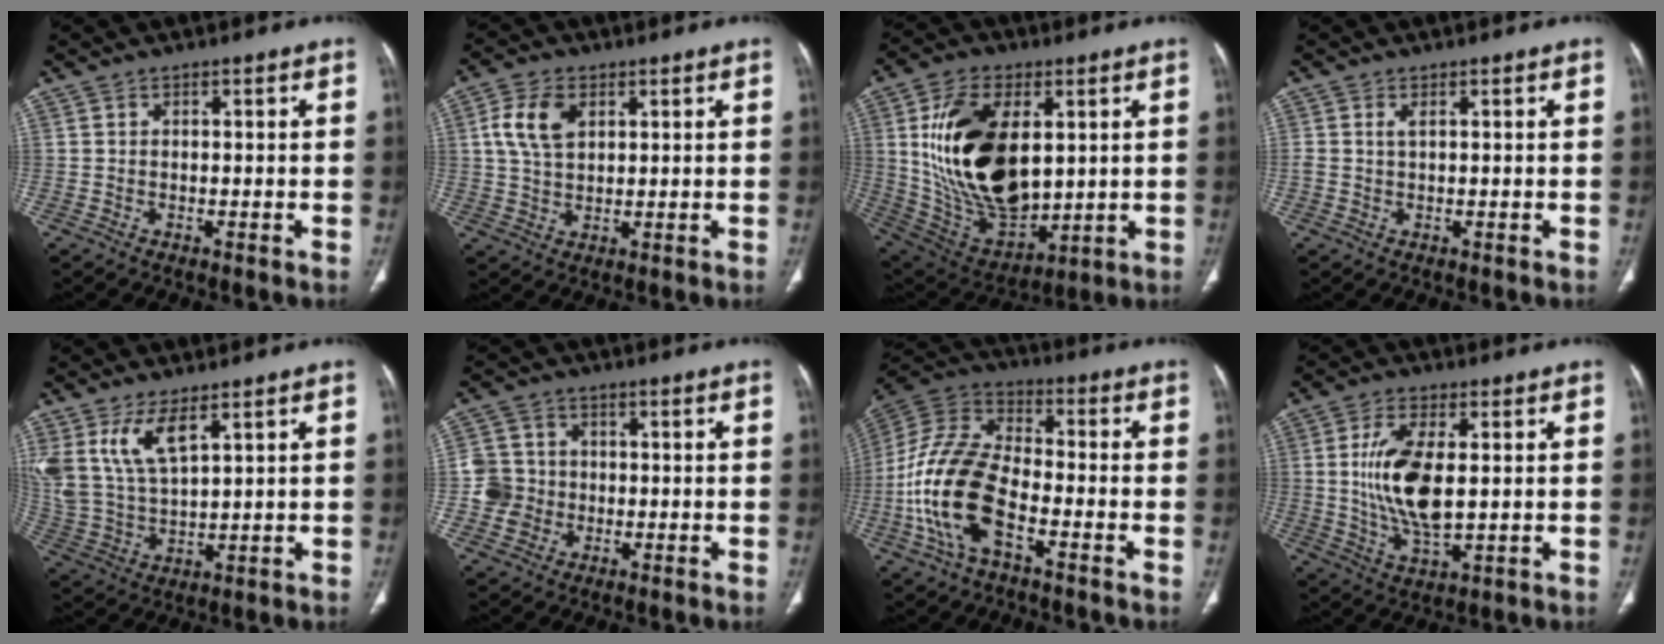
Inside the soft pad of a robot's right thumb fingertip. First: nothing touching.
{"total": 7.6, "force": [2.5, 4.8, 5.4], "torque": [-0.104, -0.002, 0.049]}
{"total": 23.7, "force": [4.0, 13.7, 19.0], "torque": [-0.334, -0.021, 0.091]}
{"total": 1.1, "force": [0.4, 0.5, 0.9], "torque": [-0.027, 0.005, 0.012]}
{"total": 10.6, "force": [5.7, 4.4, 7.8], "torque": [-0.164, -0.022, 0.129]}
{"total": 6.4, "force": [-1.0, 6.1, 1.6], "torque": [-0.007, 0.014, -0.021]}
{"total": 17.5, "force": [-5.6, 8.9, 13.9], "torque": [-0.291, 0.029, -0.111]}
{"total": 12.3, "force": [1.0, 5.6, 10.9], "torque": [-0.219, -0.014, 0.026]}